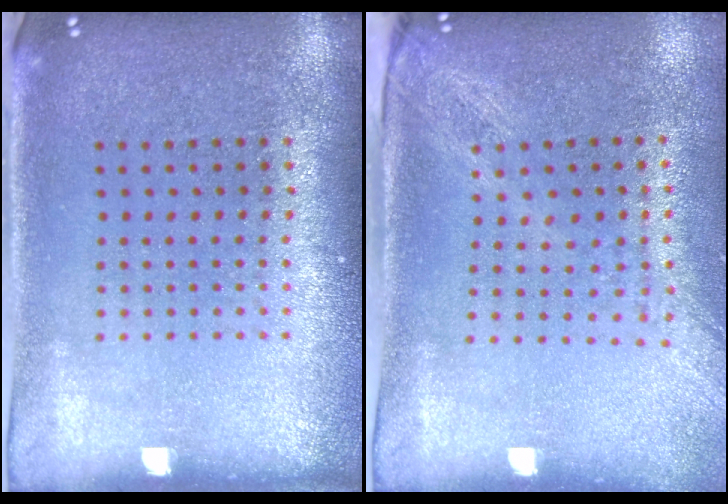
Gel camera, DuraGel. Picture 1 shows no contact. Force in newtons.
{"total": 2.0, "press": 1.6, "slide": 1.2}